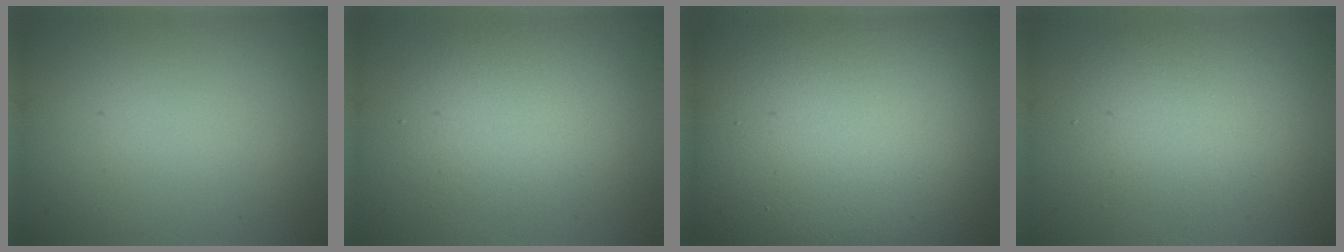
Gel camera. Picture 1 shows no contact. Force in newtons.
{"total": 4.2, "press": 4.2, "slide": 0.1}
{"total": 22.9, "press": 22.9, "slide": 1.3}
{"total": 4.0, "press": 4.0, "slide": 0.2}